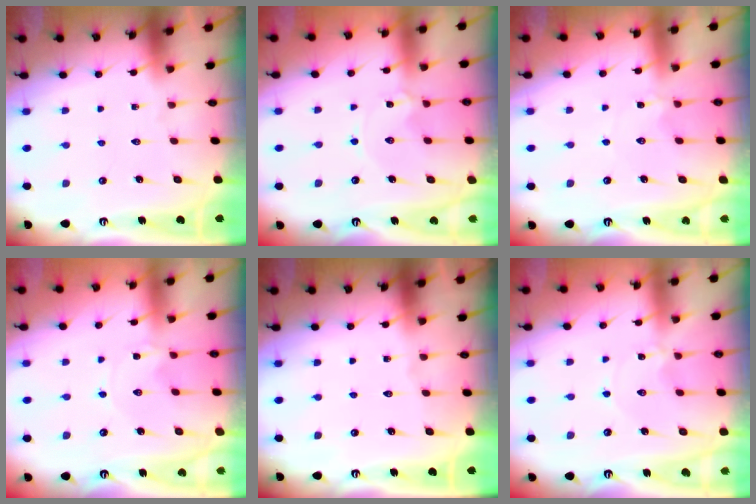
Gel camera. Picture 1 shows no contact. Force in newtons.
{"total": 0.5, "press": 0.5, "slide": 0.1}
{"total": 2.2, "press": 2.2, "slide": 0.4}
{"total": 0.8, "press": 0.8, "slide": 0.1}
{"total": 0.0}
{"total": 0.9, "press": 0.9, "slide": 0.1}